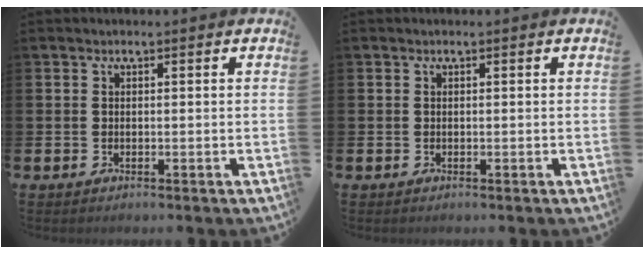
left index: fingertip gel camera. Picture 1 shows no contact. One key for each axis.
{"total": 0.0}